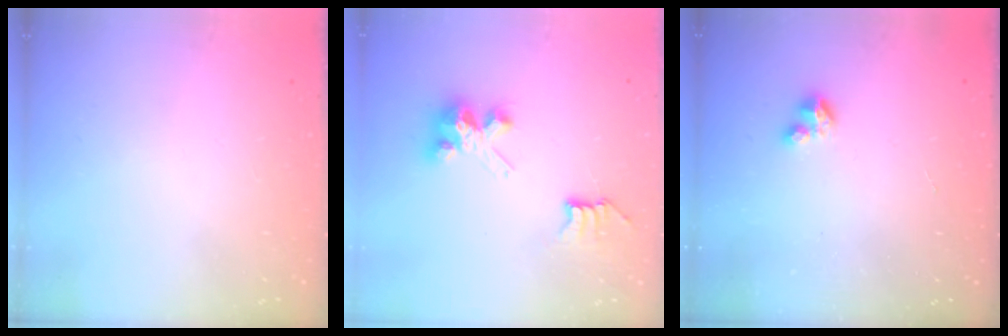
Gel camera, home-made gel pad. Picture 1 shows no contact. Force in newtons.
{"total": 6.7, "press": 6.7, "slide": 0.1}
{"total": 2.9, "press": 2.9, "slide": 0.2}